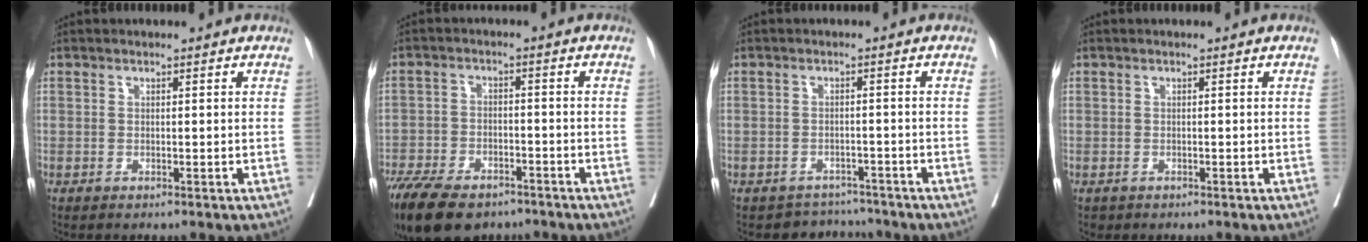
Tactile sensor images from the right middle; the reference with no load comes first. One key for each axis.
{"total": 14.4, "fx": -10.7, "fy": 6.5, "fz": 7.2, "tx": -0.152, "ty": -0.015, "tz": -0.168}
{"total": 3.8, "fx": -3.4, "fy": 1.2, "fz": -1.3, "tx": 0.021, "ty": 0.019, "tz": -0.049}
{"total": 0.6, "fx": -0.3, "fy": 0.4, "fz": 0.1, "tx": -0.009, "ty": 0.002, "tz": -0.001}